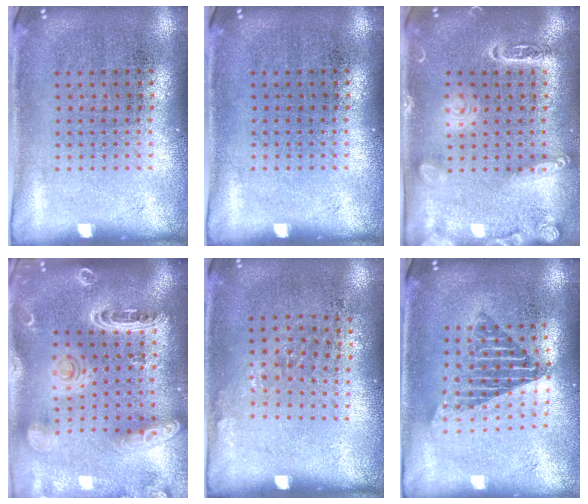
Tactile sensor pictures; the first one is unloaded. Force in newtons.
{"total": 0.0}
{"total": 1.9, "press": 1.8, "slide": 0.4}
{"total": 2.6, "press": 2.3, "slide": 1.1}
{"total": 0.8, "press": 0.6, "slide": 0.5}
{"total": 1.7, "press": 1.4, "slide": 1.0}